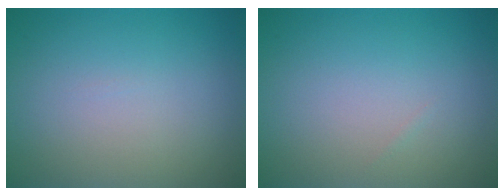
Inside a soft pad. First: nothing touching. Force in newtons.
{"total": 0.0}